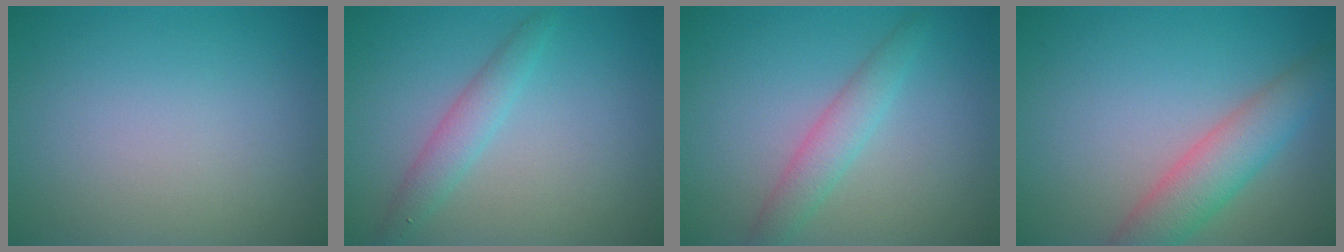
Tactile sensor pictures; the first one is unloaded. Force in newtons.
{"total": 2.2, "press": 2.2, "slide": 0.1}
{"total": 2.6, "press": 2.6, "slide": 0.0}
{"total": 4.6, "press": 4.6, "slide": 0.2}